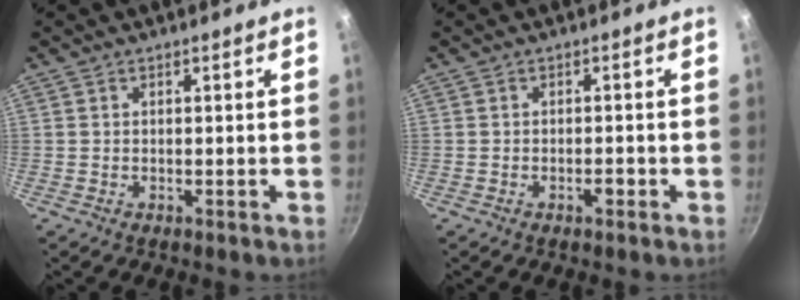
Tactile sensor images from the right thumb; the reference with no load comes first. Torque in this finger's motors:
{"motor_torque": [0.25, 0.04, -0.29, 0.22, 0.04]}